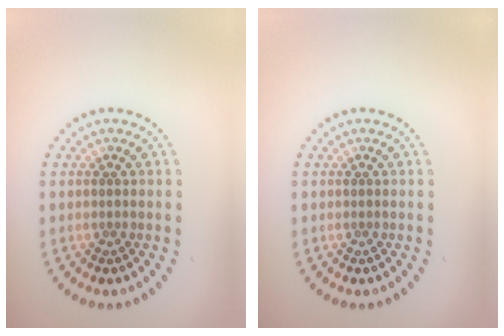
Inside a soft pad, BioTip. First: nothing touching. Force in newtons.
{"total": 0.0}